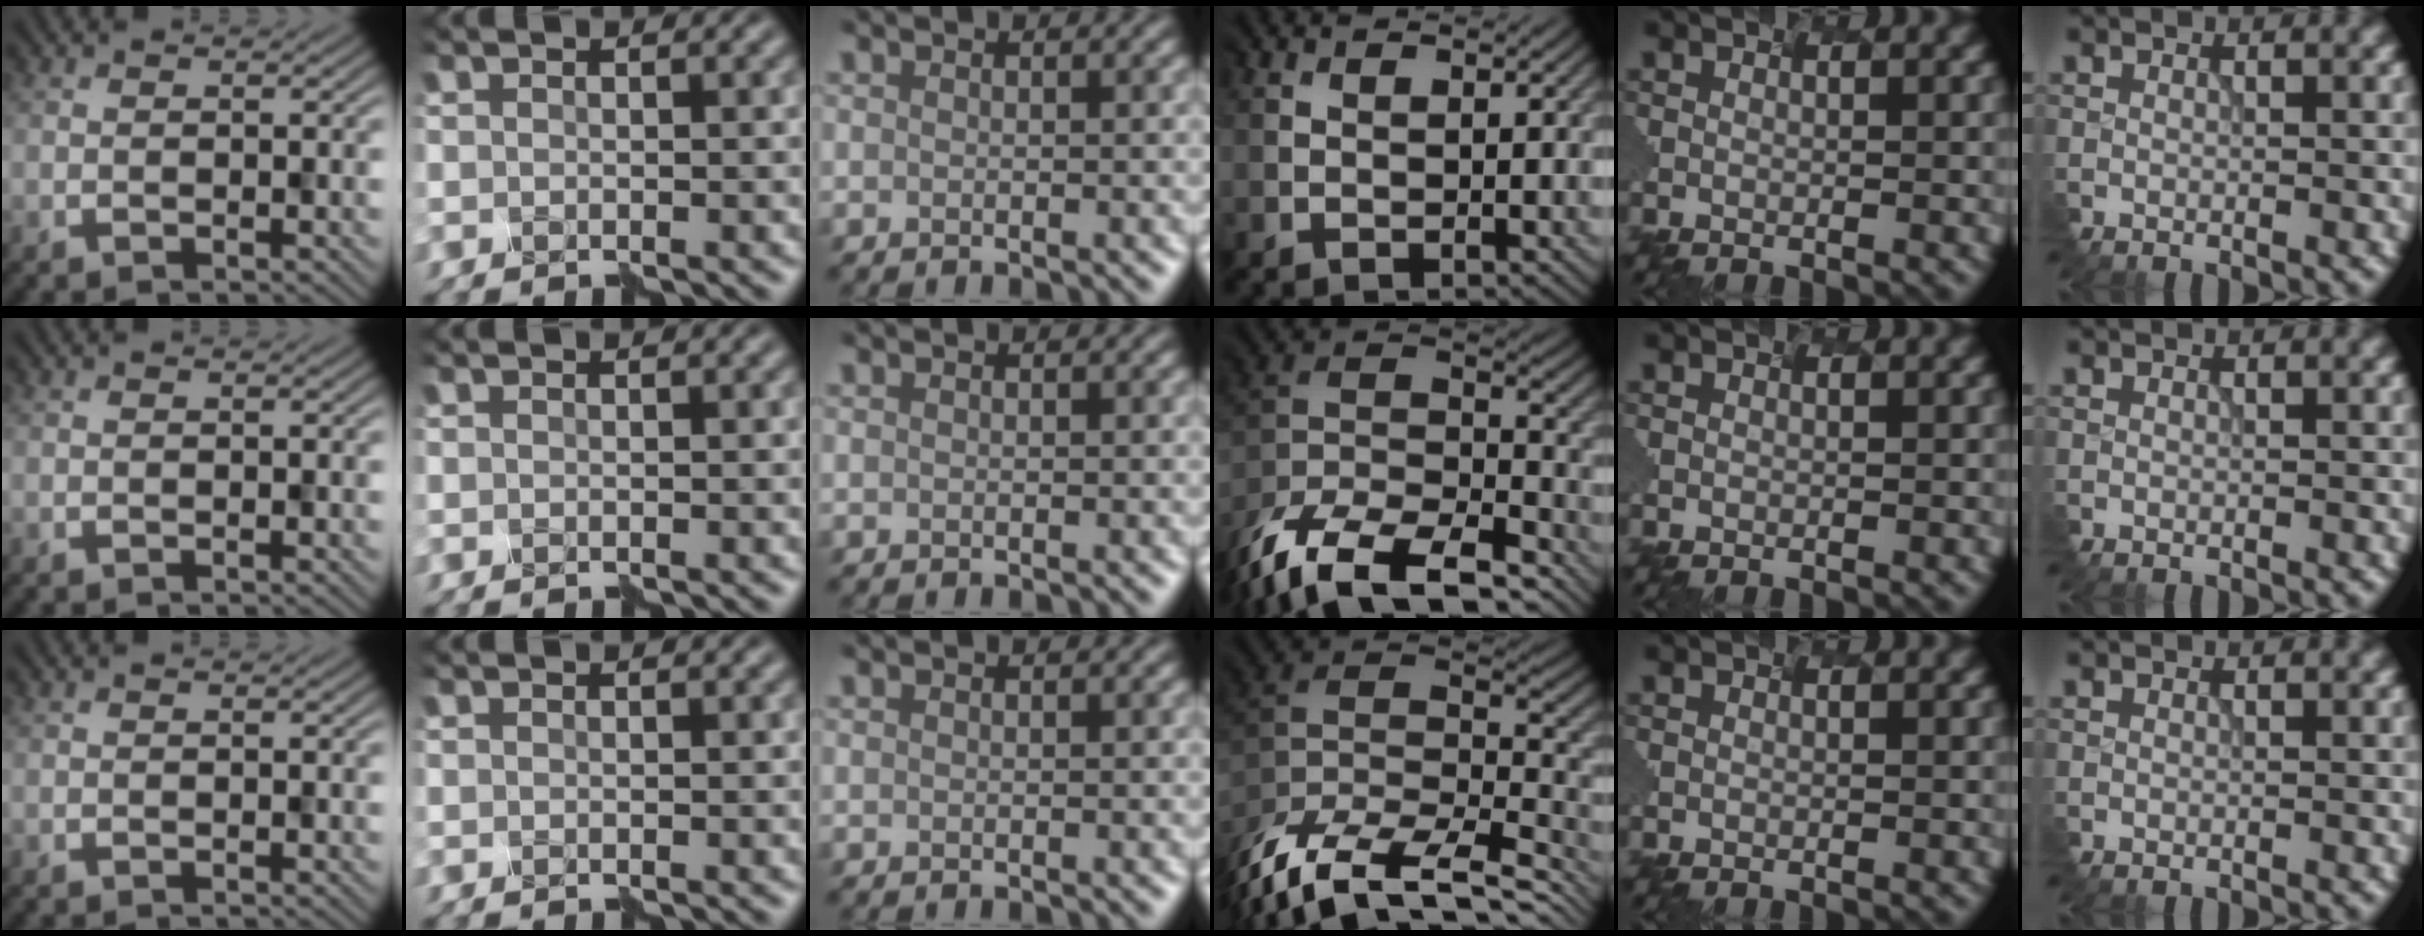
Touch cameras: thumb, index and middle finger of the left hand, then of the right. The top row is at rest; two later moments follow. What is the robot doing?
{"motion": "assemble", "object": "hinged jar"}